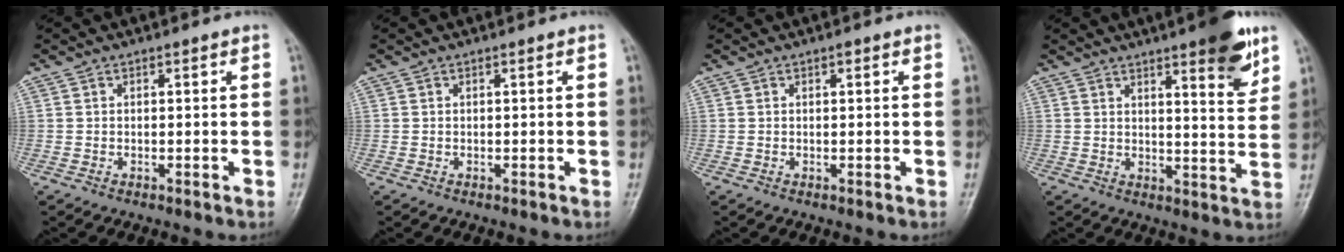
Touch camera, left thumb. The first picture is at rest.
{"total": 0.0}
{"total": 0.5, "force": [0.3, 0.3, 0.3], "torque": [0.000, 0.001, 0.001]}
{"total": 9.9, "force": [6.0, 2.0, 7.6], "torque": [-0.085, -0.035, 0.078]}